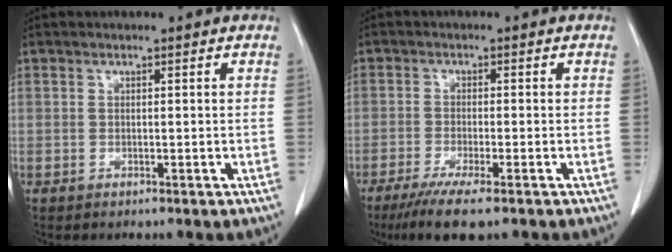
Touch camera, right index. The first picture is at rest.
{"total": 7.3, "force": [-5.1, 0.4, 5.2], "torque": [-0.085, -0.018, -0.081]}